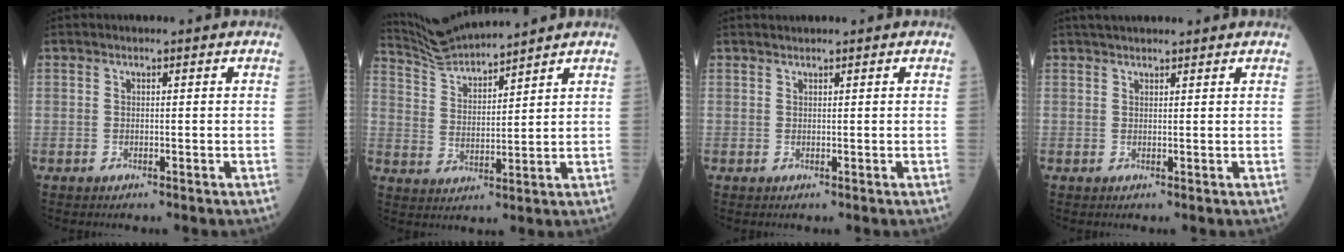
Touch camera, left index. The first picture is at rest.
{"total": 8.1, "force": [7.9, -1.0, 1.2], "torque": [-0.043, 0.012, 0.169]}
{"total": 0.0}
{"total": 5.1, "force": [4.6, 0.9, 2.1], "torque": [-0.027, 0.037, 0.069]}